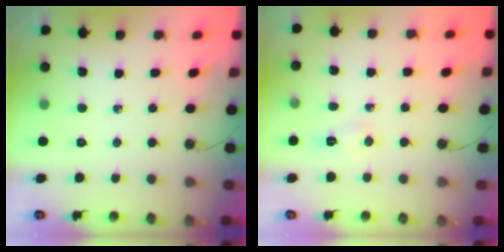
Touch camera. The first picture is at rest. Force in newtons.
{"total": 3.7, "press": 3.7, "slide": 0.5}